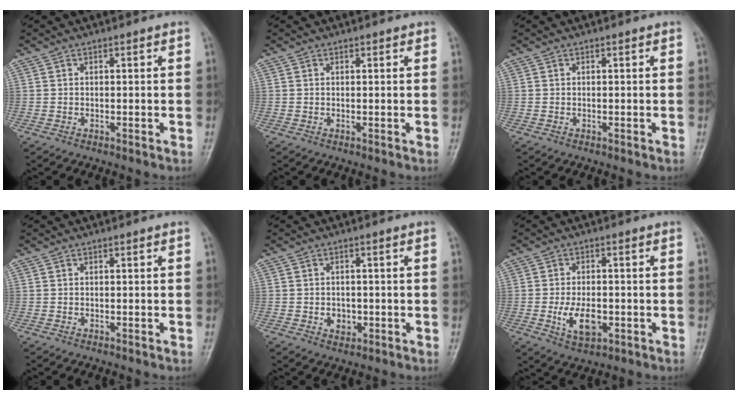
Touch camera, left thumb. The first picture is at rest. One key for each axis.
{"total": 0.7, "fx": 0.5, "fy": 0.3, "fz": 0.3, "tx": -0.005, "ty": -0.002, "tz": 0.004}
{"total": 0.0}
{"total": 0.0}
{"total": 2.7, "fx": -0.6, "fy": 2.2, "fz": 1.4, "tx": -0.010, "ty": 0.002, "tz": -0.004}
{"total": 6.5, "fx": -1.6, "fy": 3.6, "fz": 5.2, "tx": -0.088, "ty": -0.002, "tz": -0.022}